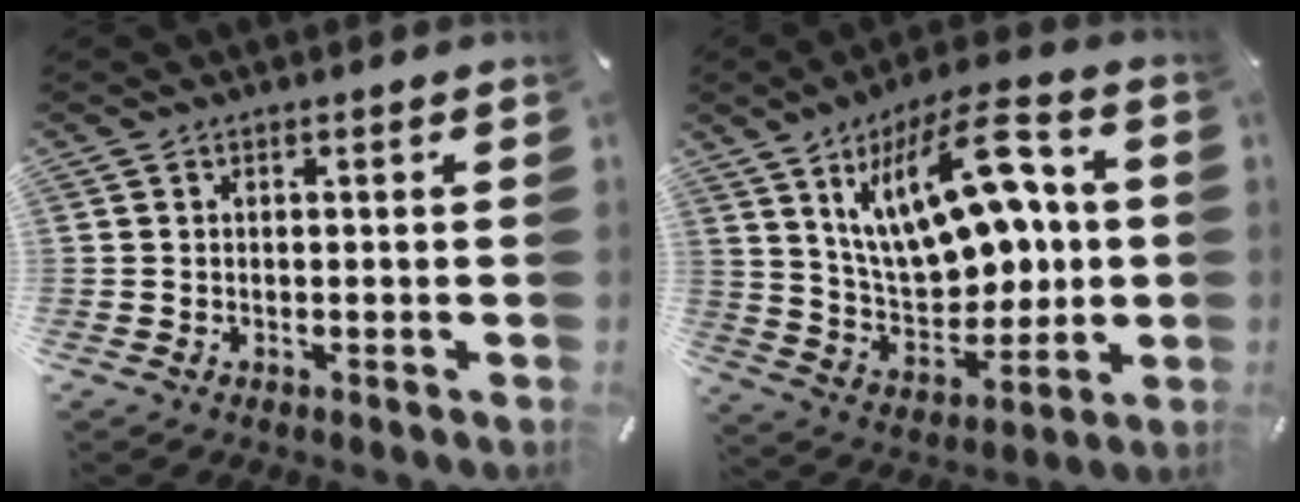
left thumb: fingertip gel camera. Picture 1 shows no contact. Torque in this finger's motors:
{"motor_torque": [2.56, 2.44, 1.56, -1.21, 0.48]}